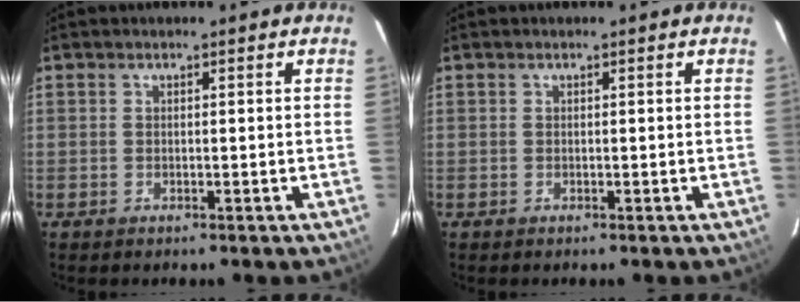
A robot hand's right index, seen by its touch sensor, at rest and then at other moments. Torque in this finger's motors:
{"motor_torque": [0.00, 0.00, 0.00, 0.00]}